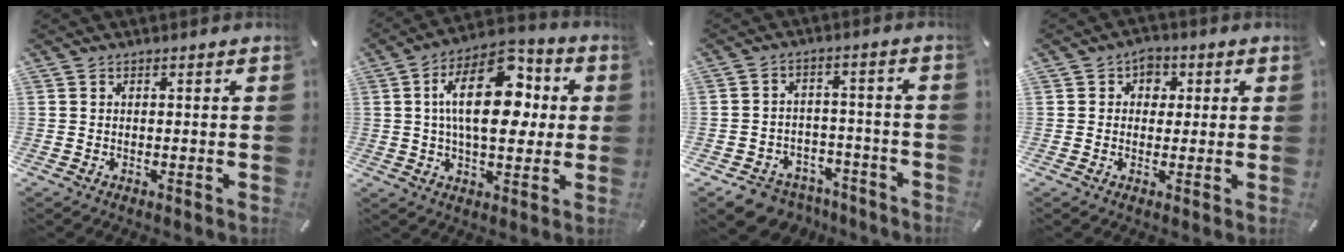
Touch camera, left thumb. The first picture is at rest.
{"total": 18.7, "force": [3.7, 10.4, 15.1], "torque": [-0.250, 0.001, 0.060]}
{"total": 7.2, "force": [-5.2, 4.7, 1.8], "torque": [-0.023, 0.041, -0.091]}
{"total": 4.1, "force": [1.0, 3.5, 1.9], "torque": [-0.011, -0.001, 0.010]}